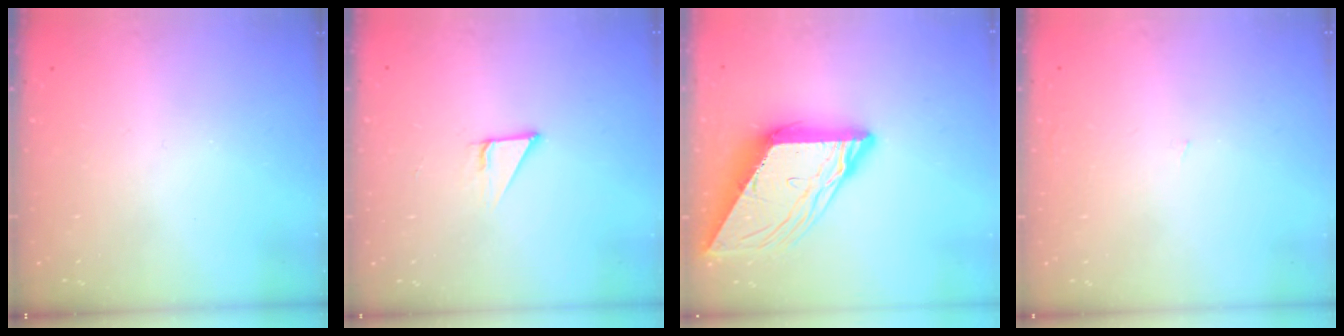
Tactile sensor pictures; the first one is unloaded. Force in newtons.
{"total": 2.8, "press": 2.8, "slide": 0.2}
{"total": 14.2, "press": 14.1, "slide": 1.5}
{"total": 0.9, "press": 0.9, "slide": 0.0}